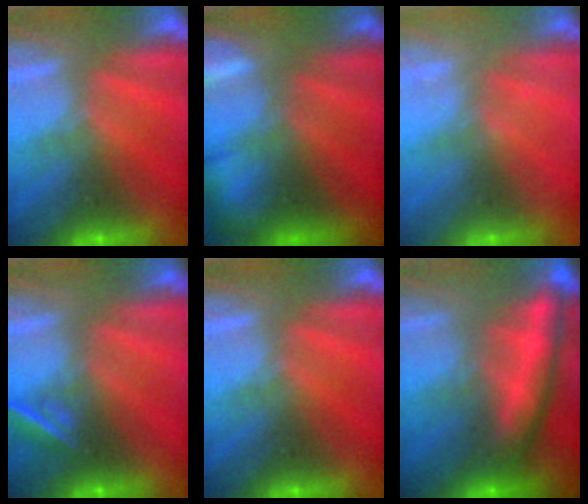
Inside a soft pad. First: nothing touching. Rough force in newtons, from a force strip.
{"total": 6.6}
{"total": 2.1}
{"total": 2.1}
{"total": 0.0}
{"total": 8.8}